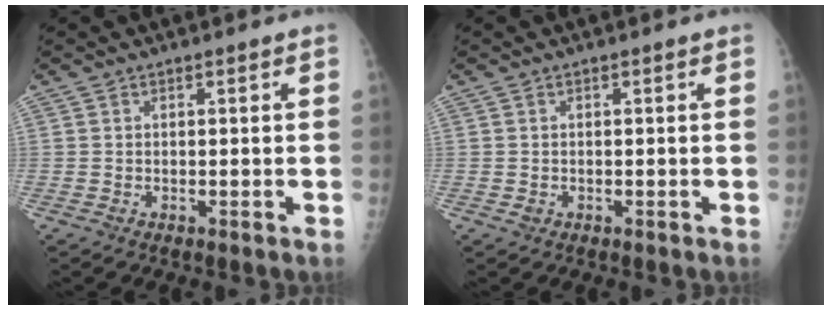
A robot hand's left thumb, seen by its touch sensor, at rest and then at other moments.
{"total": 0.8, "force": [-0.1, 0.8, 0.2], "torque": [-0.001, 0.001, -0.001]}